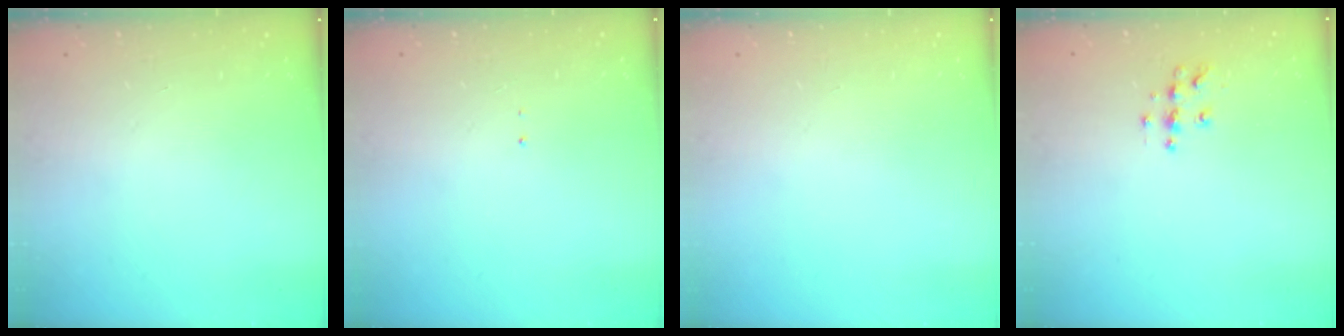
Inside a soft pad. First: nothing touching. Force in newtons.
{"total": 0.7, "press": 0.7, "slide": 0.1}
{"total": 0.0}
{"total": 5.4, "press": 5.4, "slide": 0.4}